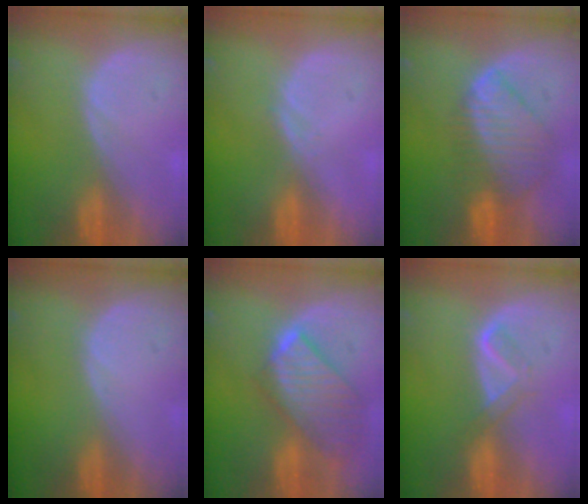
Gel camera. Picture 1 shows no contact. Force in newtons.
{"total": 1.2, "press": 1.0, "slide": 0.7}
{"total": 8.7, "press": 7.7, "slide": 4.0}
{"total": 0.0}
{"total": 9.7, "press": 8.5, "slide": 4.8}
{"total": 3.2, "press": 3.1, "slide": 0.7}